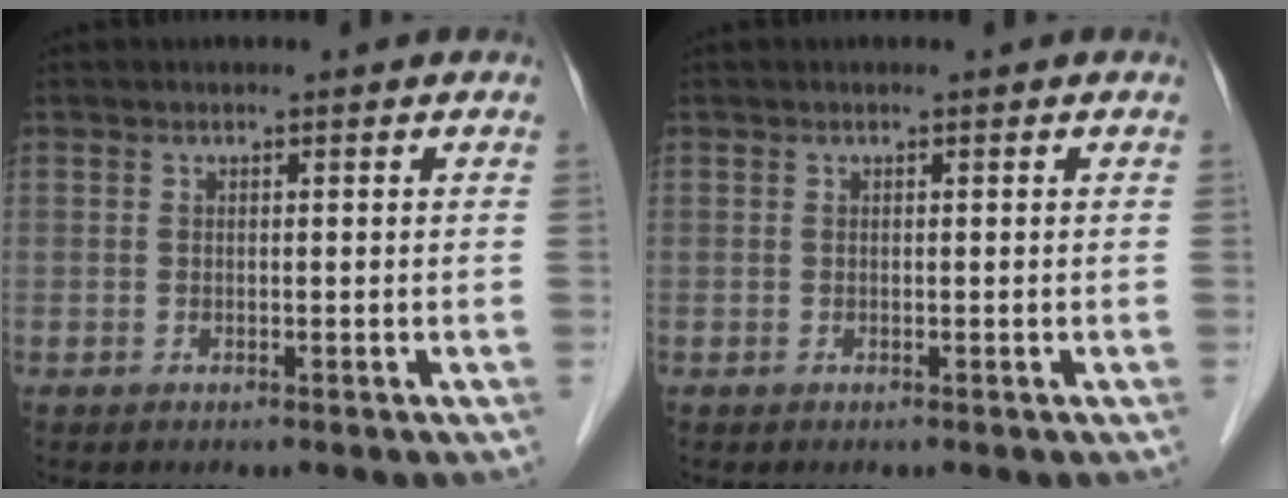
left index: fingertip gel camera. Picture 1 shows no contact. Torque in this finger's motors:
{"motor_torque": [0.00, 0.00, 0.00, 0.00]}